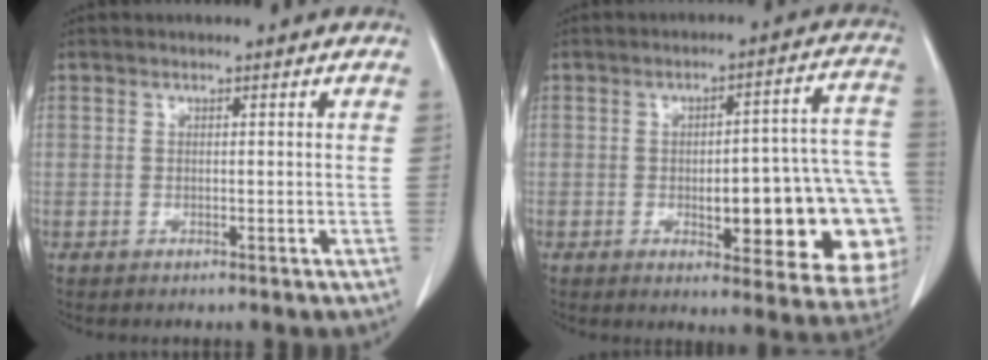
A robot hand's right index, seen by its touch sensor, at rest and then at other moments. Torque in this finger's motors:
{"motor_torque": [1.14, -0.64, 0.37, 0.07]}